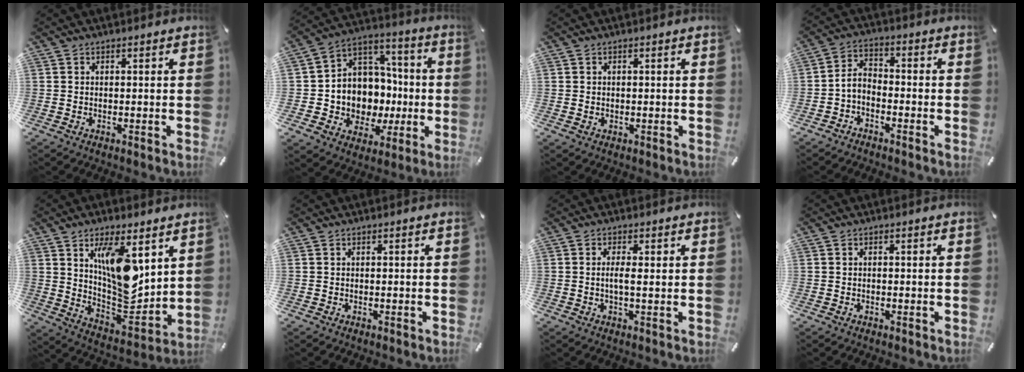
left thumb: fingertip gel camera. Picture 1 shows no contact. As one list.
[{"total": 11.2, "force": [-1.2, 11.0, 1.7], "torque": [-0.036, -0.011, -0.002]}, {"total": 0.7, "force": [0.2, 0.6, -0.1], "torque": [0.001, 0.004, 0.003]}, {"total": 4.2, "force": [-2.8, 2.7, 1.8], "torque": [-0.044, 0.014, -0.056]}, {"total": 14.8, "force": [6.7, 6.8, 11.3], "torque": [-0.195, -0.059, 0.114]}, {"total": 0.0}, {"total": 3.4, "force": [0.1, 0.7, 3.3], "torque": [-0.063, -0.001, 0.000]}, {"total": 0.0}]